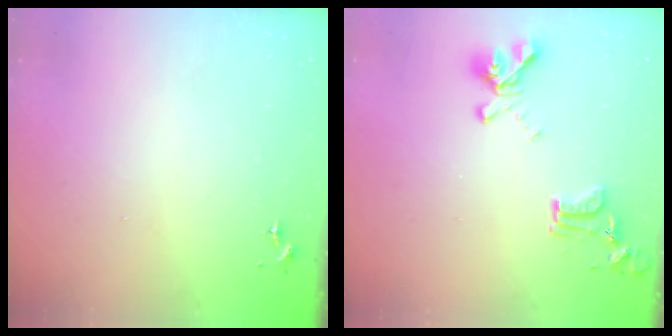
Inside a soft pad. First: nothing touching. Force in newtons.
{"total": 14.1, "press": 14.1, "slide": 1.1}